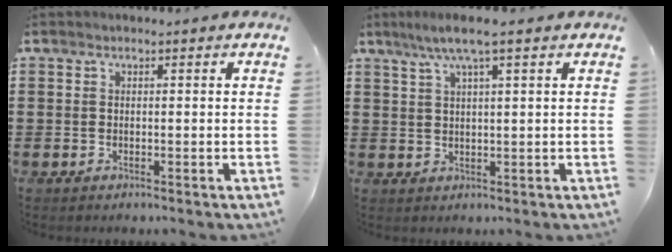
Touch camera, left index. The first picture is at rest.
{"total": 4.6, "force": [2.7, 0.2, 3.7], "torque": [-0.078, 0.005, 0.046]}